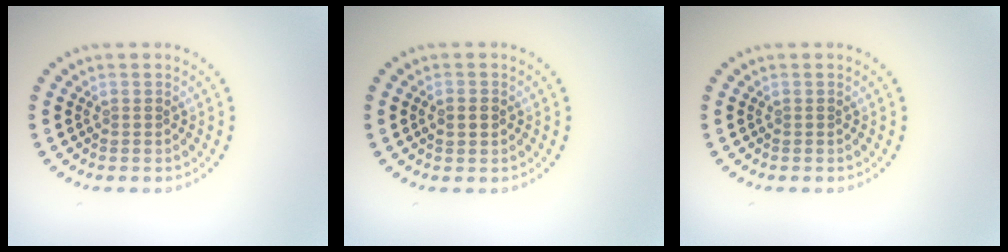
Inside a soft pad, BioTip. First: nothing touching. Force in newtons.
{"total": 2.0, "press": 2.0, "slide": 0.1}
{"total": 0.0}